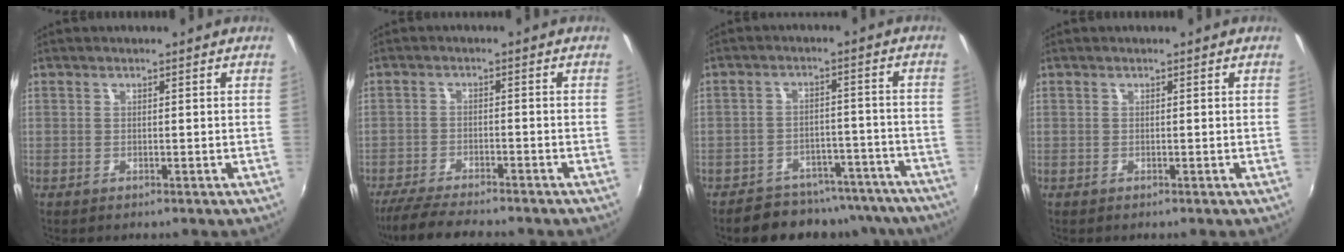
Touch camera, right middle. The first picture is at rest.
{"total": 9.2, "force": [-8.2, 0.9, 4.1], "torque": [-0.102, -0.026, -0.138]}
{"total": 13.7, "force": [-12.1, 5.2, 3.9], "torque": [-0.069, 0.026, -0.141]}
{"total": 0.0}